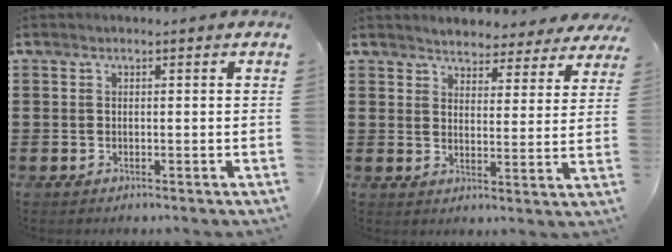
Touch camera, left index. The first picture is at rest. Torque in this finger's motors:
{"motor_torque": [2.14, 0.00, 0.40, 0.07]}